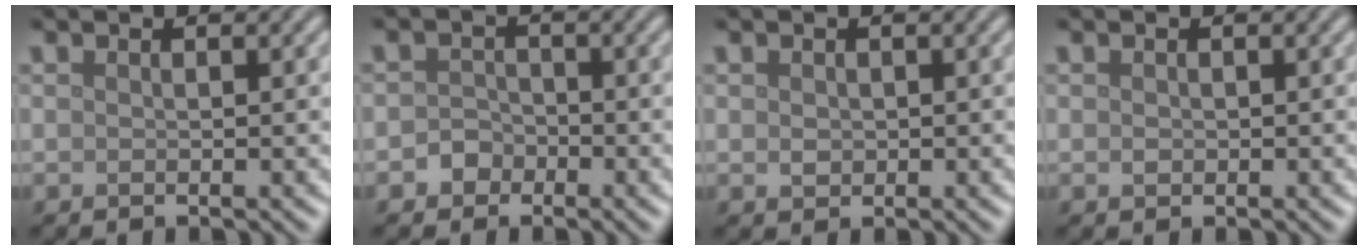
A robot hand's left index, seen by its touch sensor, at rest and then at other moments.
{"total": 1.7, "force": [-0.9, 1.4, 0.3], "torque": [0.003, 0.006, -0.018]}
{"total": 1.0, "force": [0.1, 0.9, 0.5], "torque": [-0.008, -0.002, 0.004]}
{"total": 0.6, "force": [0.0, 0.5, 0.3], "torque": [-0.002, -0.002, -0.001]}